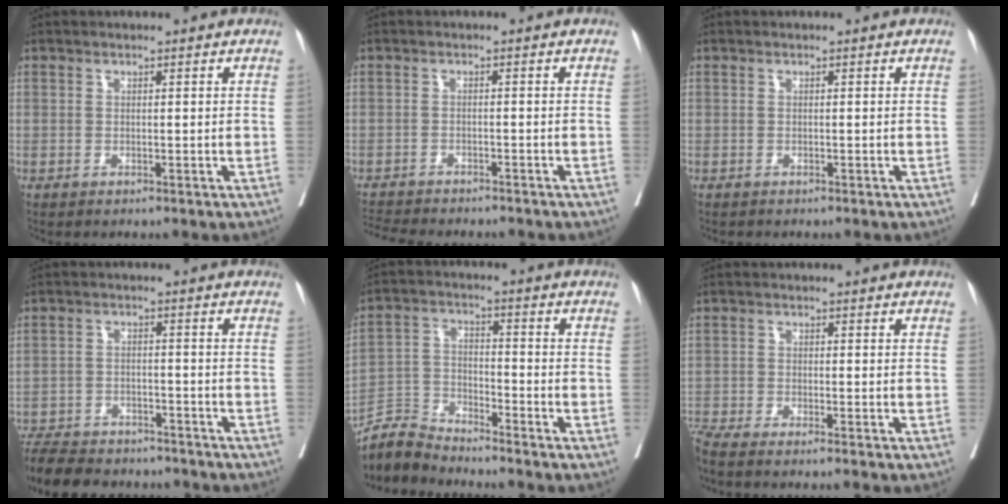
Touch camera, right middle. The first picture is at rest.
{"total": 7.5, "force": [-6.9, 1.3, 2.8], "torque": [-0.040, 0.004, -0.096]}
{"total": 0.0}
{"total": 15.7, "force": [-14.0, 4.5, 5.5], "torque": [-0.128, -0.005, -0.201]}
{"total": 7.0, "force": [-7.0, 0.2, 0.1], "torque": [-0.007, 0.003, -0.138]}
{"total": 8.1, "force": [-7.2, -1.1, 3.6], "torque": [-0.040, -0.011, -0.120]}